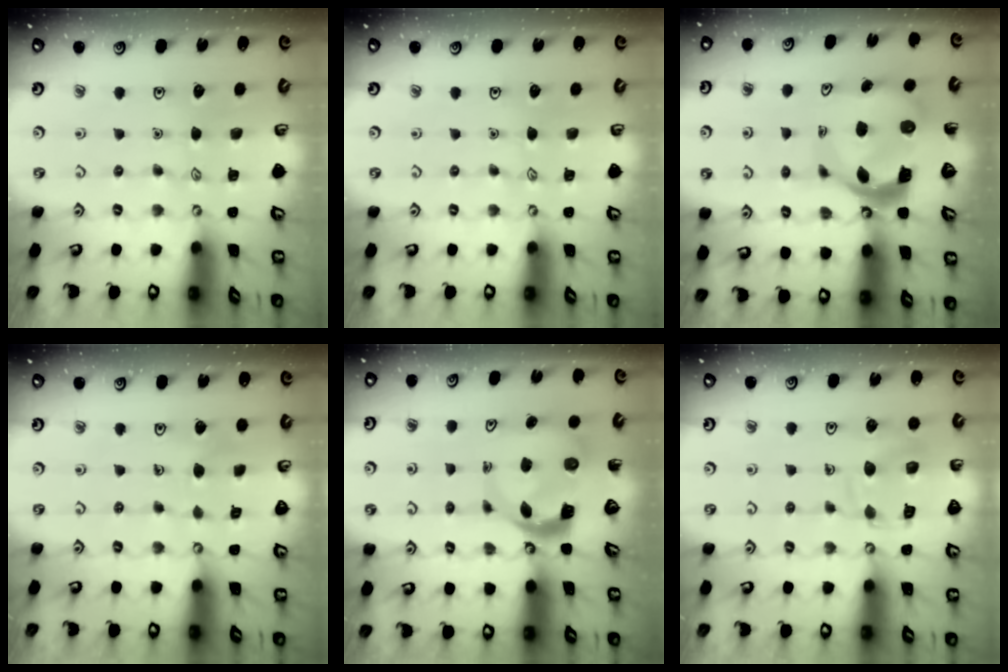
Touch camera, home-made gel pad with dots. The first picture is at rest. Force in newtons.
{"total": 0.0}
{"total": 10.9, "press": 10.7, "slide": 1.7}
{"total": 3.6, "press": 3.6, "slide": 0.2}
{"total": 6.1, "press": 6.0, "slide": 1.0}
{"total": 11.6, "press": 11.6, "slide": 1.1}